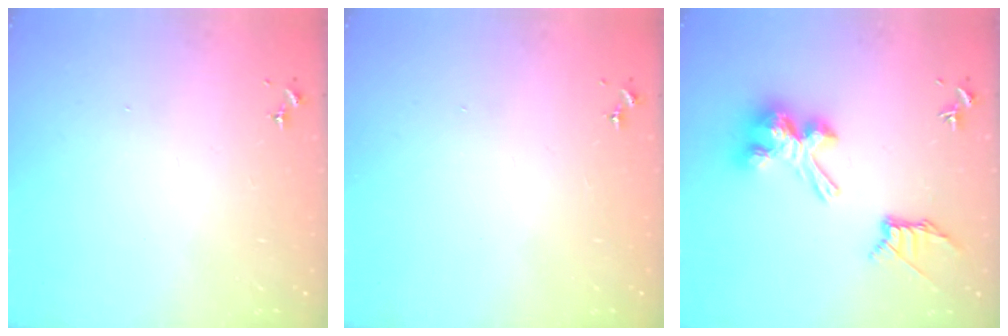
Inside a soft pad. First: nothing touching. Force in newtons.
{"total": 0.0}
{"total": 17.8, "press": 17.8, "slide": 1.1}